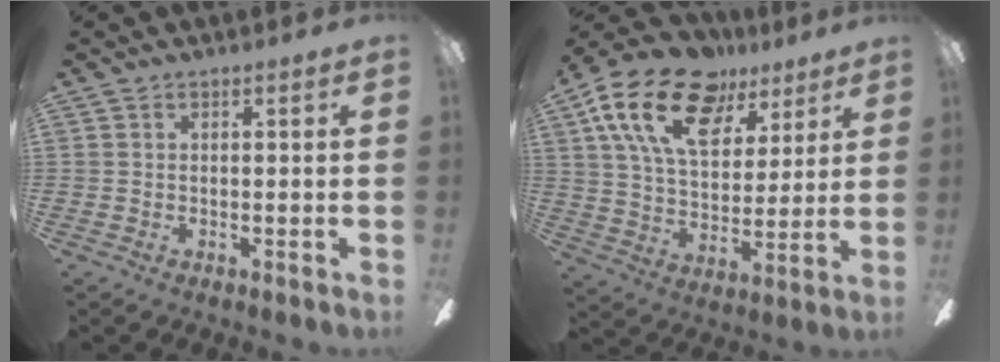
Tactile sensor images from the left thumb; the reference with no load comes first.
{"total": 21.5, "force": [11.8, 12.8, 12.7], "torque": [-0.218, -0.043, 0.209]}